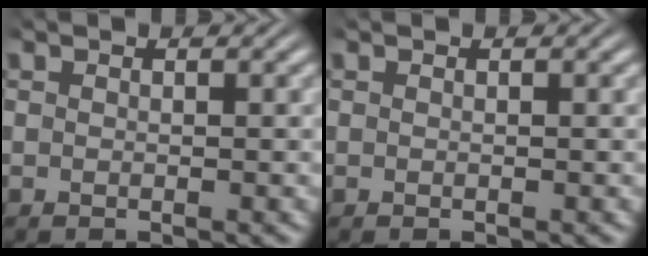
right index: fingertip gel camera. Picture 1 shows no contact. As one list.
[{"total": 0.0}]